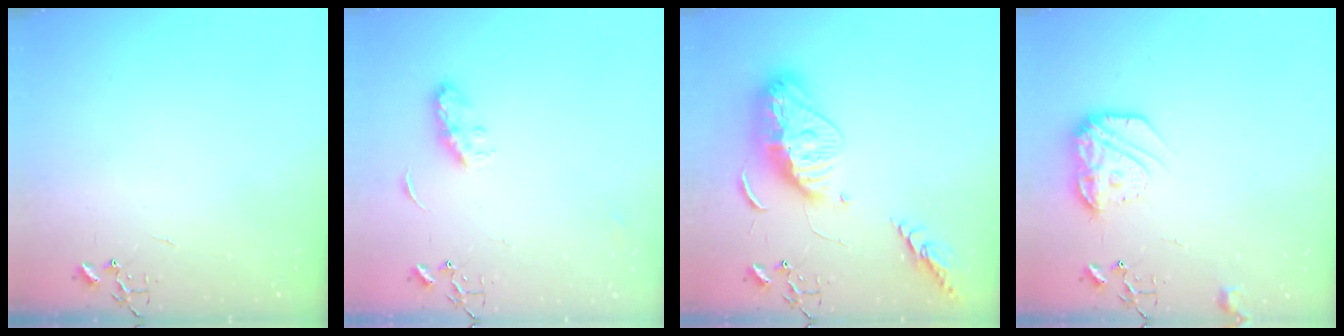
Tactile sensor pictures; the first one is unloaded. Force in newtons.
{"total": 7.2, "press": 7.2, "slide": 0.3}
{"total": 16.9, "press": 16.8, "slide": 1.6}
{"total": 13.9, "press": 13.9, "slide": 1.0}